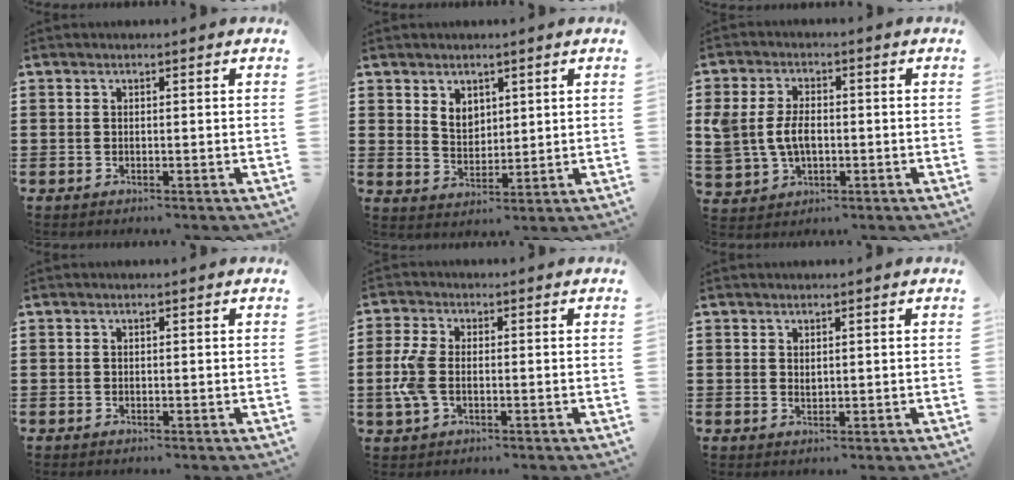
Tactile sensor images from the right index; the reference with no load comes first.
{"total": 3.7, "force": [2.4, 2.6, 1.1], "torque": [-0.032, 0.008, 0.044]}
{"total": 5.5, "force": [-0.1, 3.9, 3.9], "torque": [-0.101, 0.006, -0.009]}
{"total": 0.0}
{"total": 5.2, "force": [-0.7, 2.8, 4.3], "torque": [-0.121, -0.009, -0.023]}
{"total": 0.9, "force": [0.8, 0.4, 0.1], "torque": [-0.004, 0.004, 0.015]}